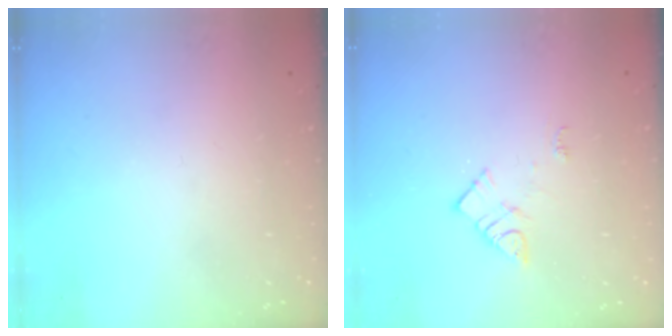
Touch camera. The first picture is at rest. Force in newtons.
{"total": 8.3, "press": 8.2, "slide": 0.5}